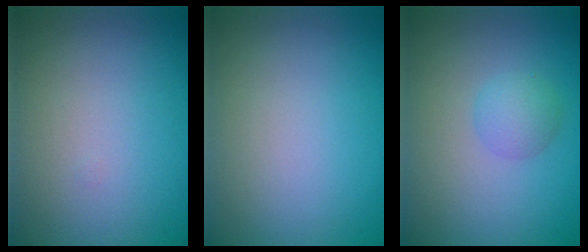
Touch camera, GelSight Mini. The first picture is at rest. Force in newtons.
{"total": 0.0}
{"total": 2.0, "press": 2.0, "slide": 0.1}